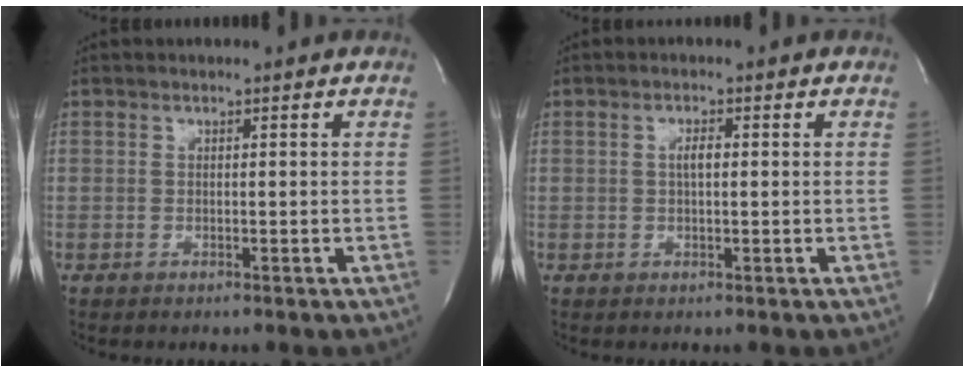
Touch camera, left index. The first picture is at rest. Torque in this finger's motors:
{"motor_torque": [0.08, 0.05, 0.01, 0.03]}